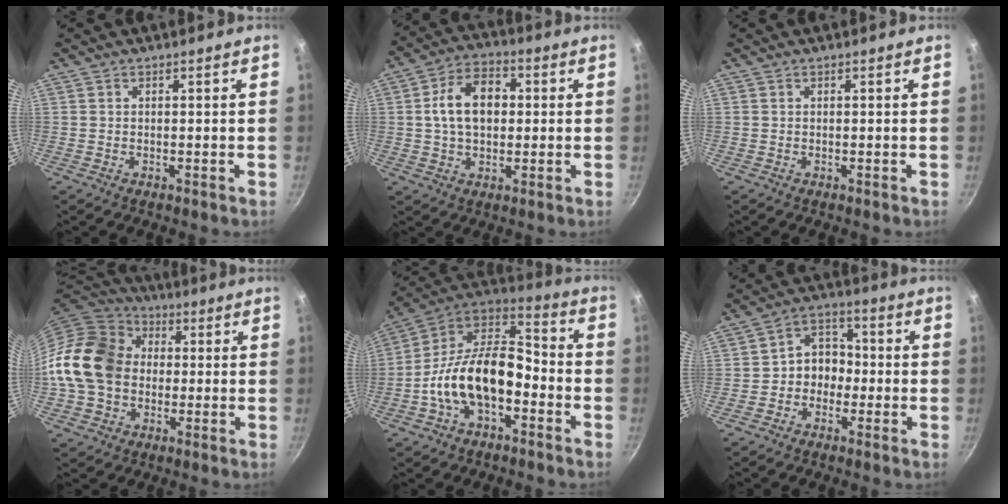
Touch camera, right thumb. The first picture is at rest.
{"total": 11.2, "force": [1.3, 7.6, 8.2], "torque": [-0.111, 0.020, 0.010]}
{"total": 0.0}
{"total": 17.4, "force": [0.1, 14.0, 10.4], "torque": [-0.179, 0.034, -0.009]}
{"total": 18.6, "force": [-5.6, 10.7, 14.1], "torque": [-0.228, 0.067, -0.118]}
{"total": 7.1, "force": [-1.5, 5.9, 3.7], "torque": [-0.010, 0.032, -0.037]}